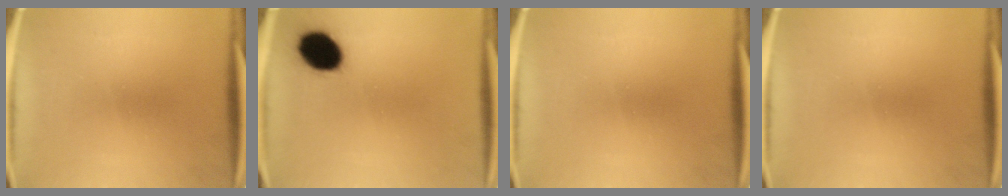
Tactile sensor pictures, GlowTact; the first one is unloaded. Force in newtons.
{"total": 11.7}
{"total": 0.0}
{"total": 0.0}